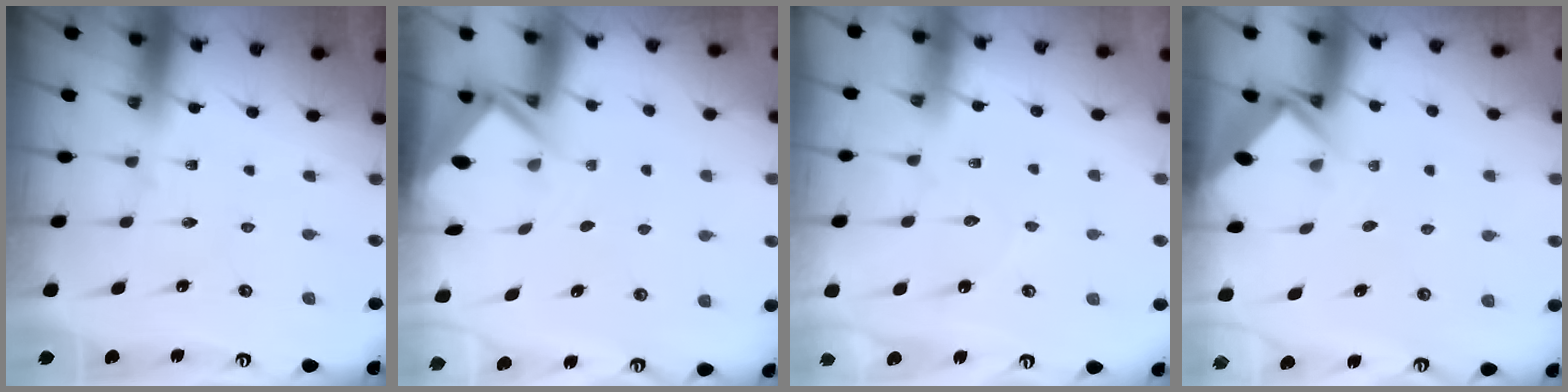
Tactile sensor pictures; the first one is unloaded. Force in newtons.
{"total": 3.1, "press": 3.1, "slide": 0.3}
{"total": 3.2, "press": 3.2, "slide": 0.3}
{"total": 2.7, "press": 2.7, "slide": 0.2}